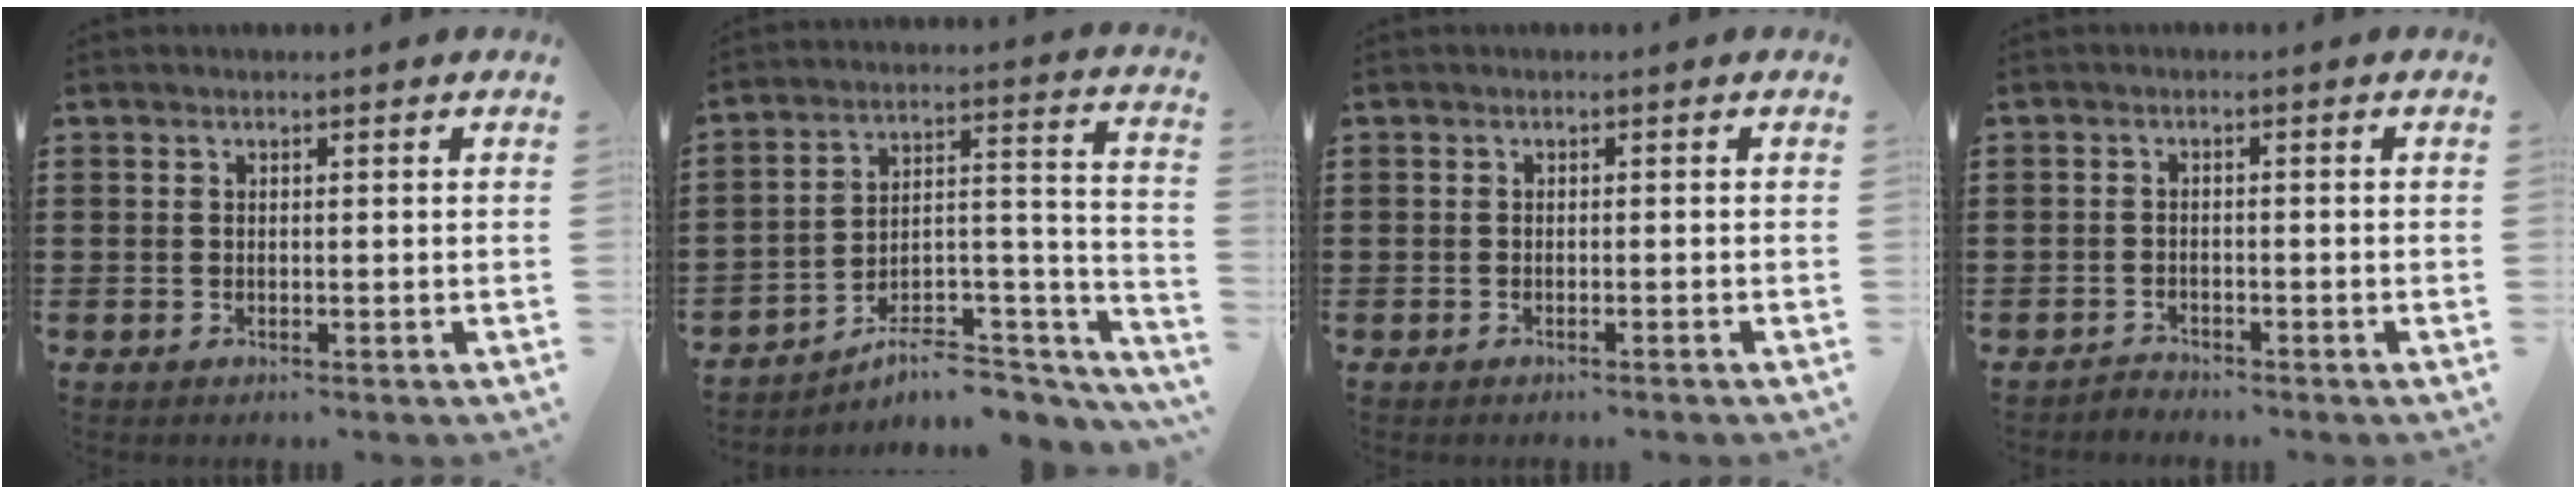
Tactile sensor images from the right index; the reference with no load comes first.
{"total": 5.7, "force": [-4.6, 2.1, 2.6], "torque": [-0.040, -0.006, -0.086]}
{"total": 0.6, "force": [-0.5, -0.1, 0.2], "torque": [-0.005, -0.001, -0.011]}
{"total": 1.6, "force": [-1.5, 0.3, -0.1], "torque": [-0.003, 0.004, -0.035]}